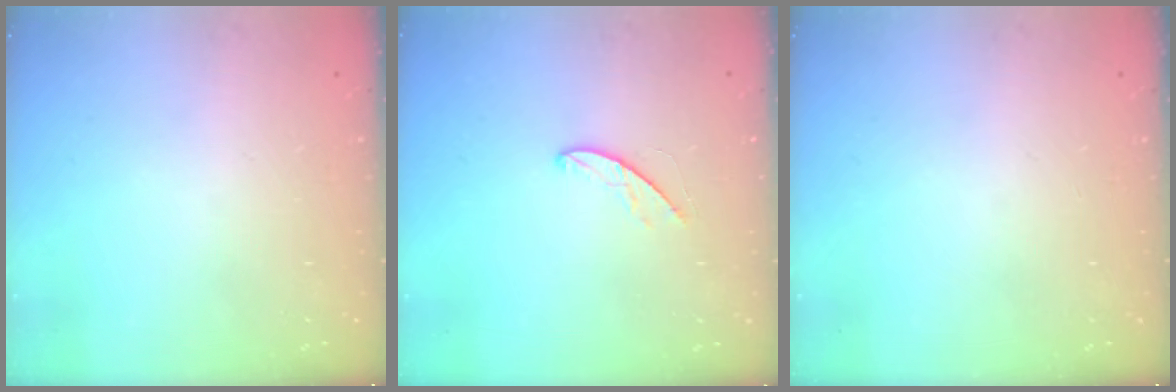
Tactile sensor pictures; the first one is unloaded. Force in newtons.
{"total": 4.8, "press": 4.8, "slide": 0.3}
{"total": 0.0}